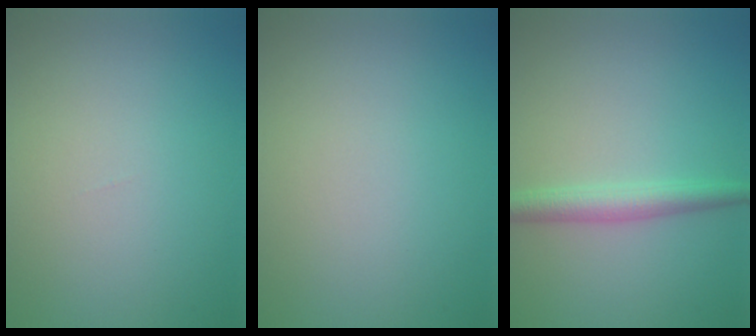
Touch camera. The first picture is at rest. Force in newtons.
{"total": 0.0}
{"total": 2.7, "press": 2.7, "slide": 0.1}